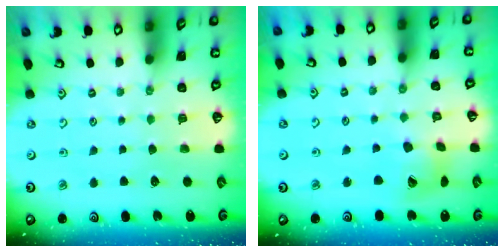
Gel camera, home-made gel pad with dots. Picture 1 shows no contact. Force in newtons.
{"total": 12.4, "press": 12.4, "slide": 1.5}